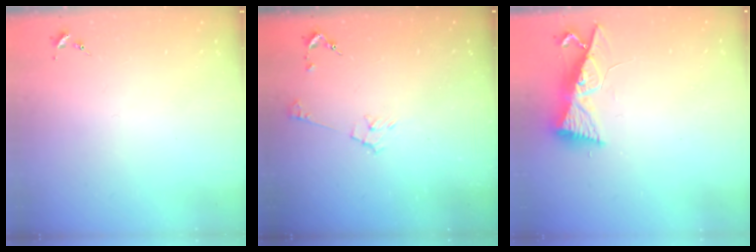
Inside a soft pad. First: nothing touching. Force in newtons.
{"total": 5.4, "press": 5.4, "slide": 0.7}
{"total": 8.7, "press": 8.7, "slide": 0.8}